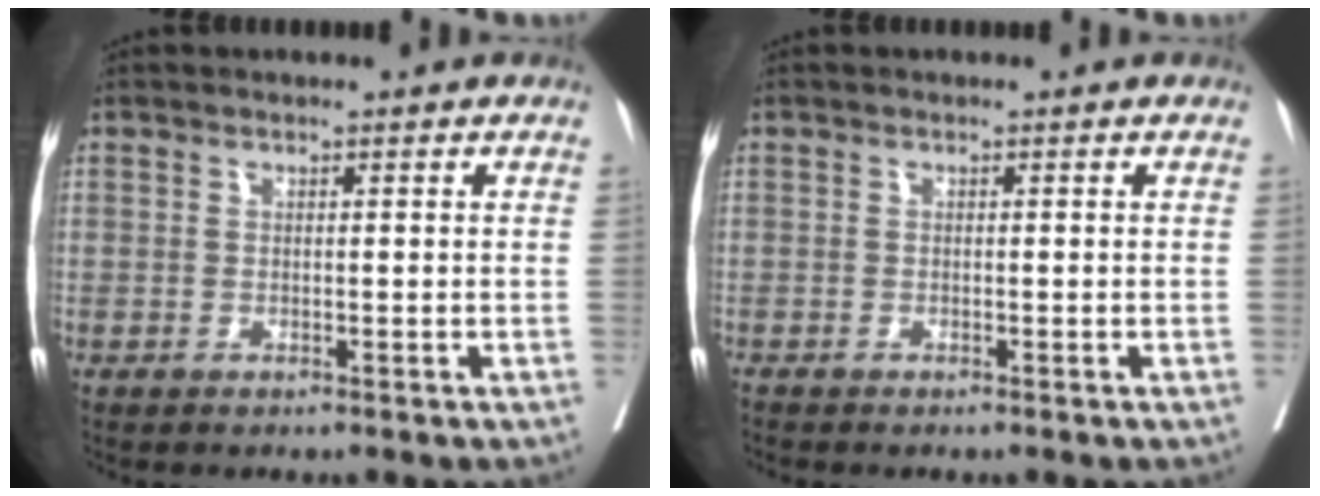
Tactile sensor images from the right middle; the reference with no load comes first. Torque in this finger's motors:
{"motor_torque": [0.23, -0.20, 0.05, 0.01]}